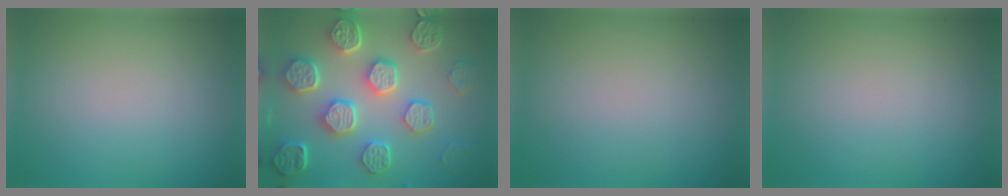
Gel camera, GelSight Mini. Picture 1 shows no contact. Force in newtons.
{"total": 8.3, "press": 6.4, "slide": 5.3}
{"total": 0.0}
{"total": 0.0}